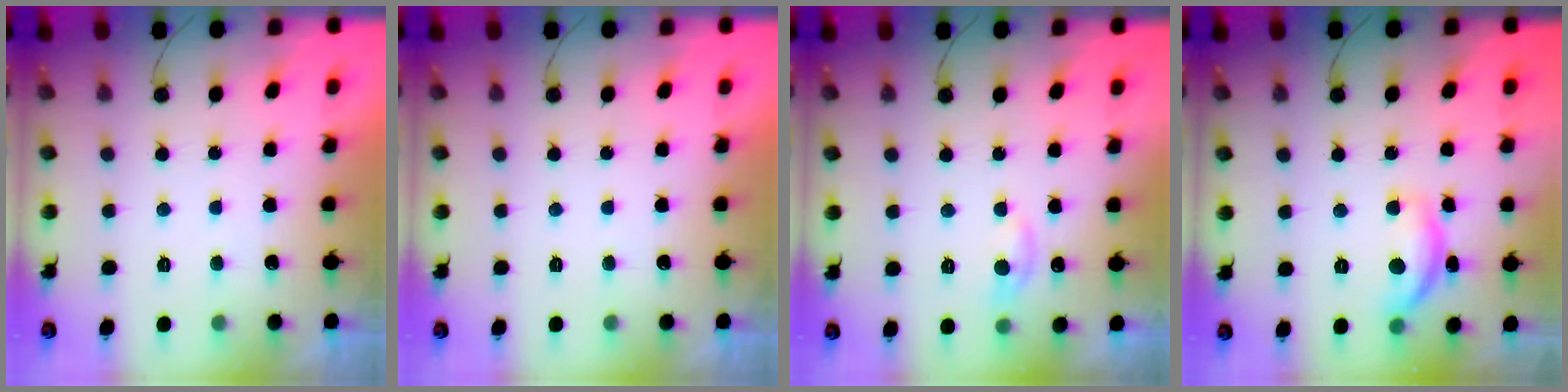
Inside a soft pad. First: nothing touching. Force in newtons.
{"total": 0.0}
{"total": 5.6, "press": 5.5, "slide": 0.7}
{"total": 10.4, "press": 10.4, "slide": 0.6}